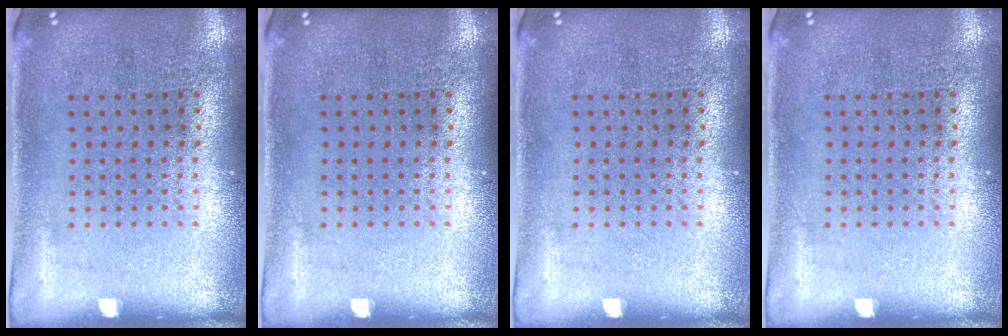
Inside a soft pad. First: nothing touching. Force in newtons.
{"total": 0.0}
{"total": 0.0}
{"total": 0.0}